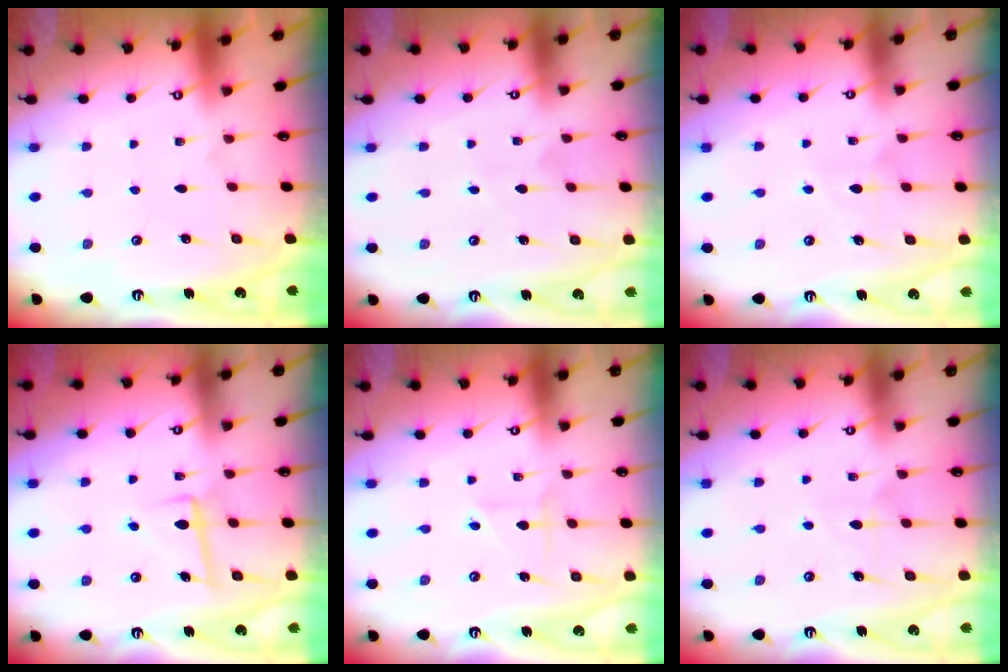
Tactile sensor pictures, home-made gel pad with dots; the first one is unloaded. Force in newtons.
{"total": 2.2, "press": 2.2, "slide": 0.2}
{"total": 6.8, "press": 6.8, "slide": 0.4}
{"total": 6.5, "press": 6.4, "slide": 1.5}
{"total": 2.5, "press": 2.3, "slide": 0.9}
{"total": 6.8, "press": 6.8, "slide": 0.4}